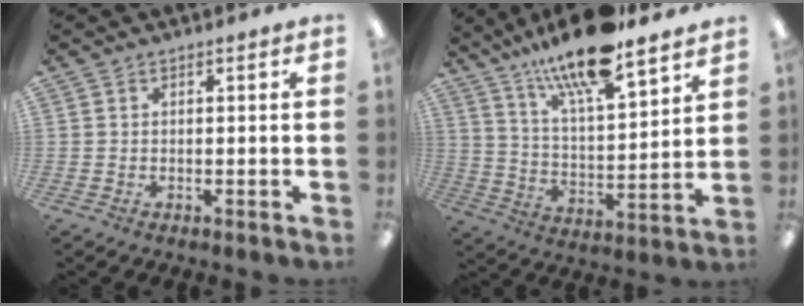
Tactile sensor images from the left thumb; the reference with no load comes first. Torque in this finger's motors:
{"motor_torque": [0.63, 0.17, 1.51, -1.26, 0.47]}